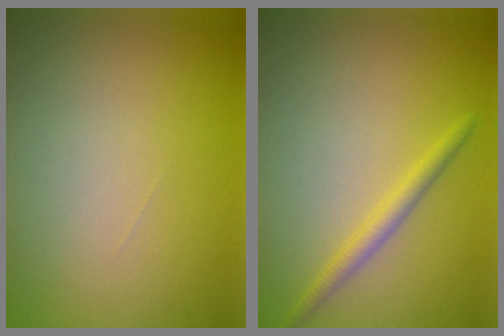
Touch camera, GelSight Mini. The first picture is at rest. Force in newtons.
{"total": 1.7, "press": 1.7, "slide": 0.1}